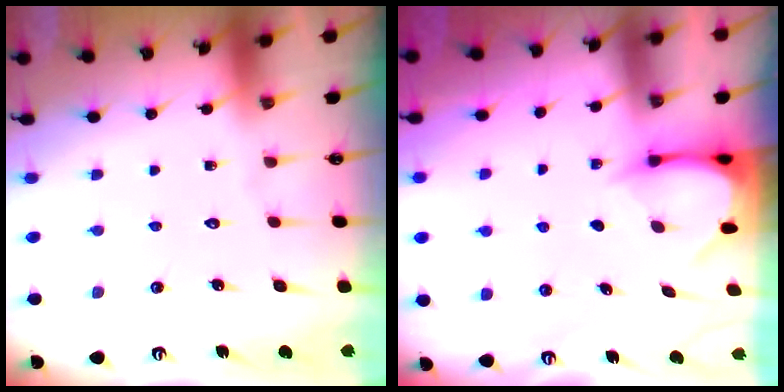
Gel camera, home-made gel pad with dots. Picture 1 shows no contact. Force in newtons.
{"total": 3.8, "press": 3.7, "slide": 0.3}